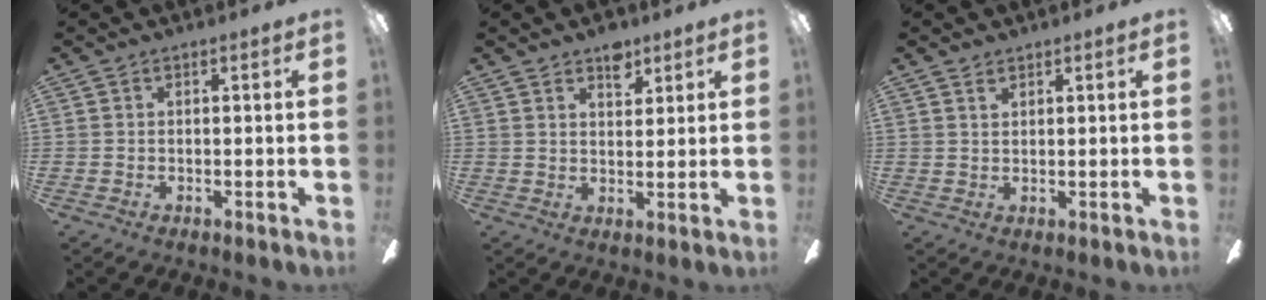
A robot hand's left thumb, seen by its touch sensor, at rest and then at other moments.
{"total": 5.5, "force": [4.0, 2.9, 2.5], "torque": [-0.018, -0.021, 0.065]}
{"total": 1.4, "force": [1.2, 0.6, 0.4], "torque": [-0.011, 0.000, 0.023]}